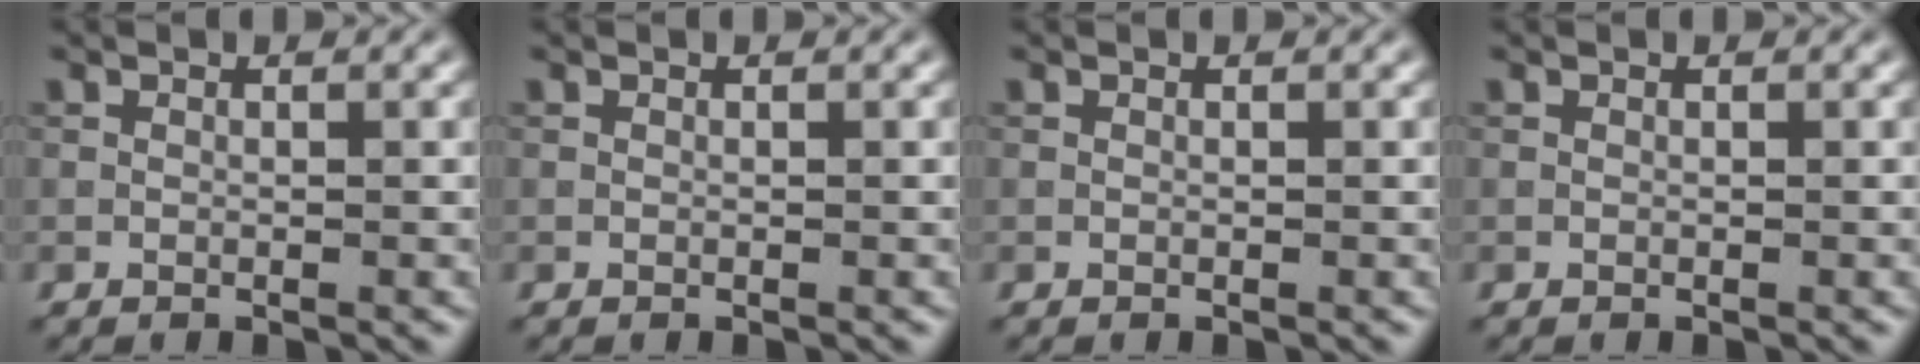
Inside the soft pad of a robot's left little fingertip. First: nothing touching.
{"total": 0.0}
{"total": 0.0}
{"total": 0.0}